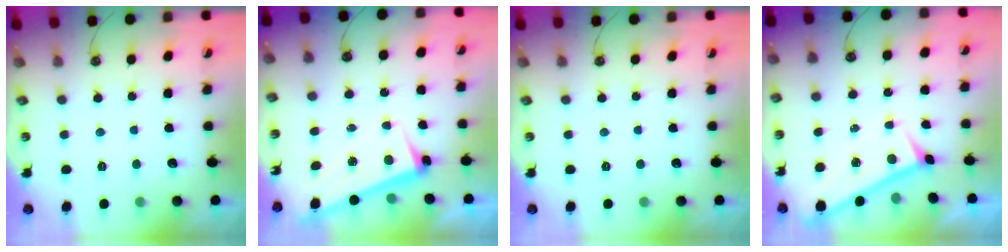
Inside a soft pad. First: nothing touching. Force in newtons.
{"total": 2.5, "press": 2.4, "slide": 0.9}
{"total": 0.0}
{"total": 0.0}